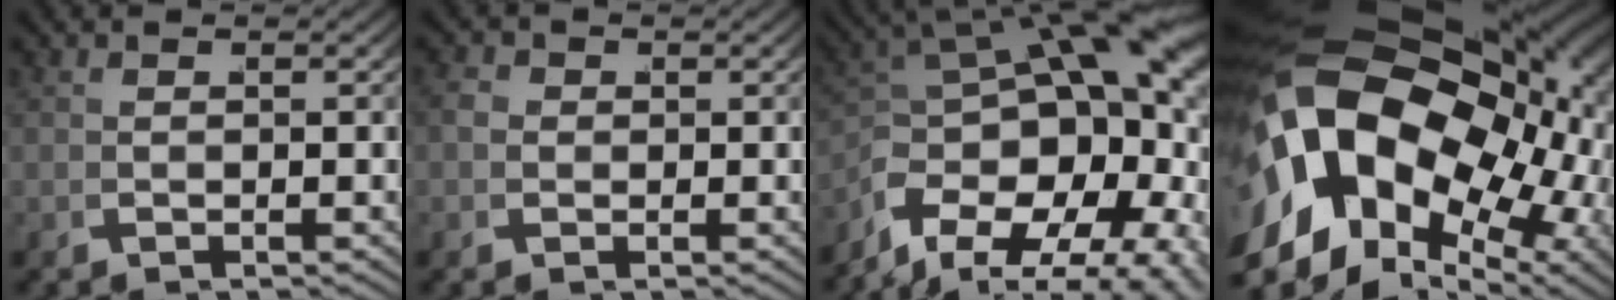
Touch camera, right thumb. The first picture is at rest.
{"total": 1.1, "force": [0.6, 0.8, 0.4], "torque": [-0.012, -0.007, 0.016]}
{"total": 15.6, "force": [0.7, 9.3, 12.6], "torque": [-0.222, -0.035, 0.037]}
{"total": 29.2, "force": [1.4, 19.7, 21.5], "torque": [-0.390, -0.030, 0.036]}